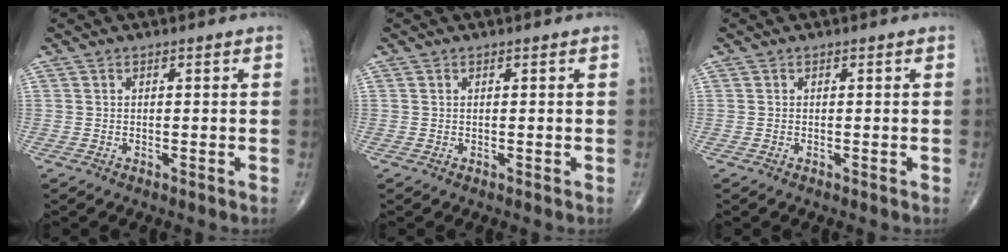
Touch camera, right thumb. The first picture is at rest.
{"total": 0.0}
{"total": 0.0}